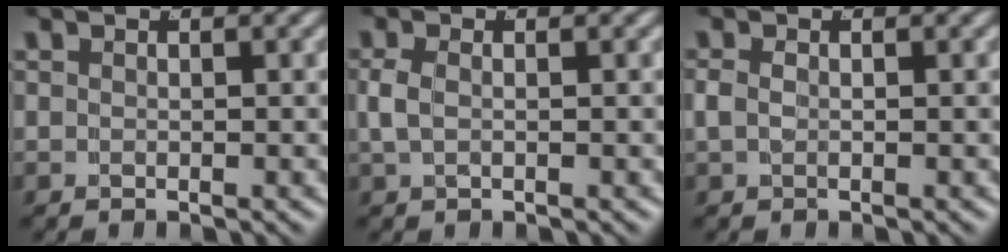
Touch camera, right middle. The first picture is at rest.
{"total": 1.4, "force": [0.1, 0.6, 1.2], "torque": [-0.034, -0.005, 0.008]}
{"total": 1.7, "force": [0.0, 1.2, 1.2], "torque": [-0.028, -0.003, 0.004]}